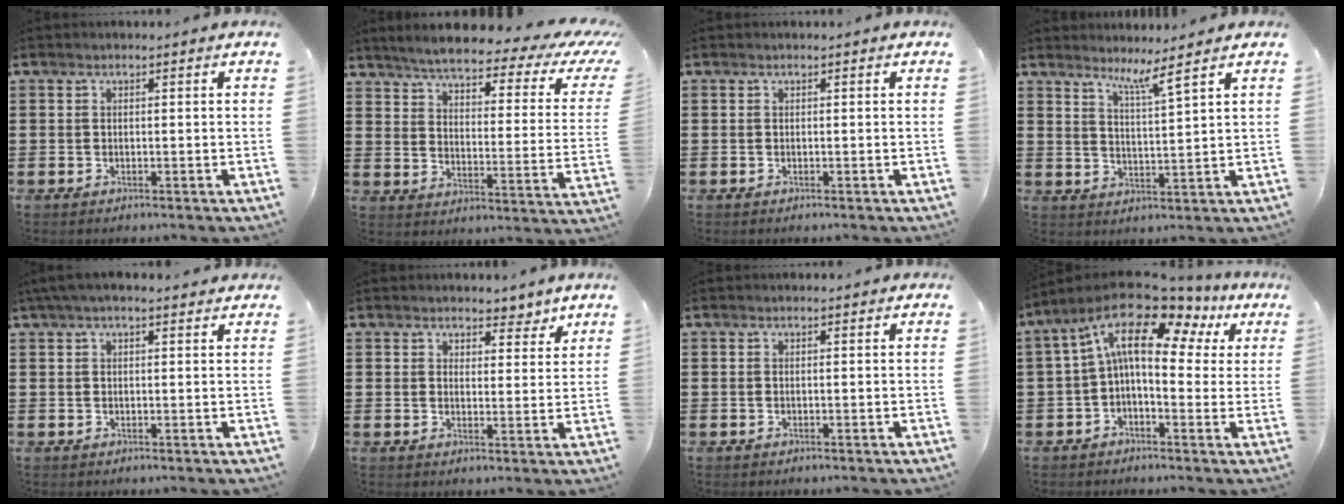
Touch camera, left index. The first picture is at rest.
{"total": 5.2, "force": [4.0, 0.7, 3.3], "torque": [-0.083, -0.027, 0.061]}
{"total": 0.0}
{"total": 4.3, "force": [3.6, -1.0, 2.2], "torque": [-0.046, -0.022, 0.060]}
{"total": 2.7, "force": [1.8, 0.9, 1.9], "torque": [-0.041, 0.007, 0.031]}
{"total": 3.4, "force": [3.0, 1.6, 0.7], "torque": [-0.010, -0.006, 0.050]}
{"total": 0.0}
{"total": 13.6, "force": [6.5, 5.6, 10.6], "torque": [-0.210, -0.029, 0.109]}